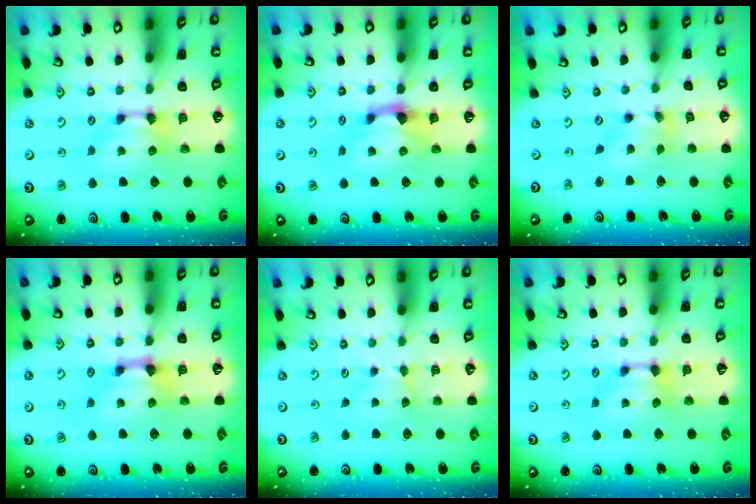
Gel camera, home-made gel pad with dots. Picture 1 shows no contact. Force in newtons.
{"total": 1.6, "press": 0.6, "slide": 1.5}
{"total": 2.5, "press": 2.1, "slide": 1.5}
{"total": 1.5, "press": 1.2, "slide": 0.9}
{"total": 1.7, "press": 1.6, "slide": 0.5}
{"total": 0.0}